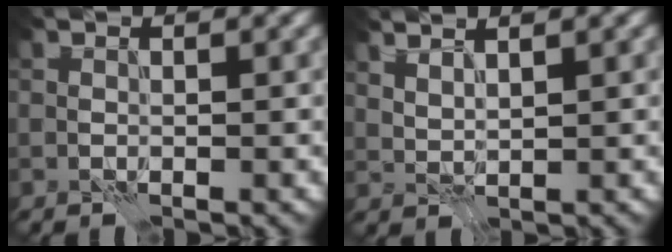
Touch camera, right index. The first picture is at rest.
{"total": 2.1, "force": [1.8, 0.3, 1.0], "torque": [-0.014, -0.004, 0.032]}